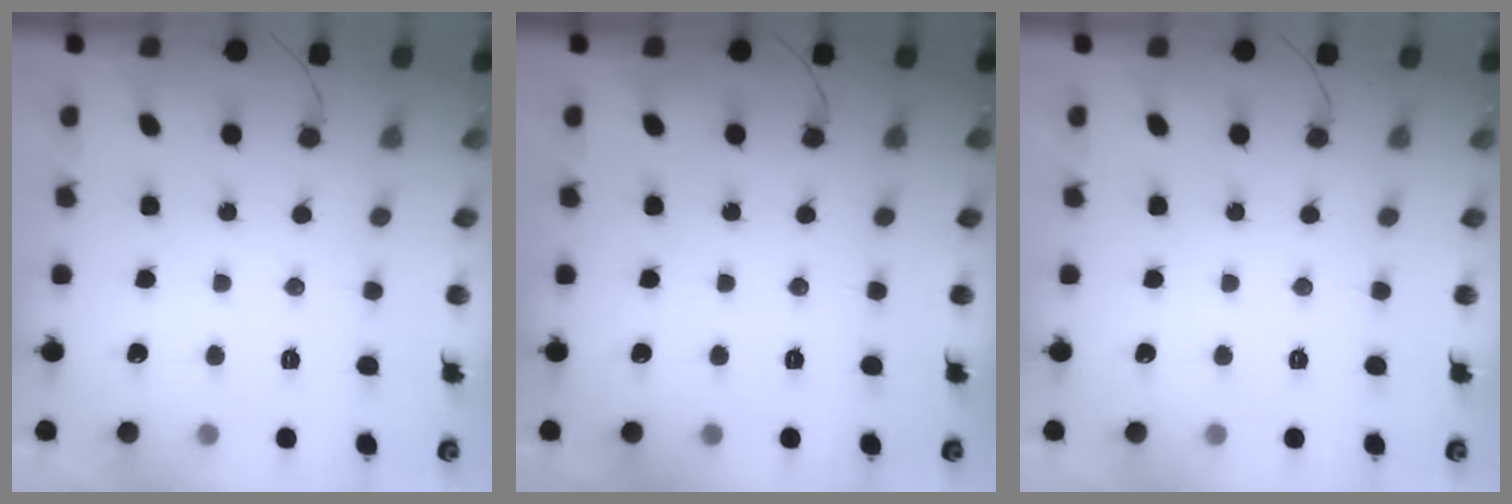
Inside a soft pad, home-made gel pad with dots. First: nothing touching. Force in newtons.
{"total": 0.0}
{"total": 0.0}